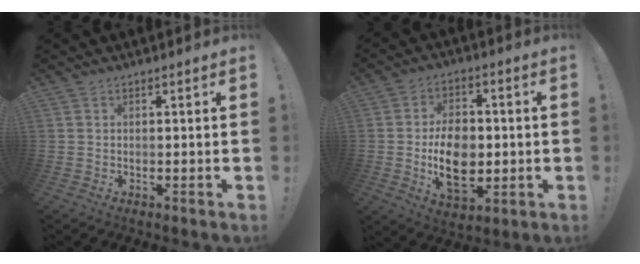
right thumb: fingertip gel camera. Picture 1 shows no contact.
{"total": 13.8, "force": [-1.2, 9.6, 9.8], "torque": [-0.165, 0.002, -0.022]}